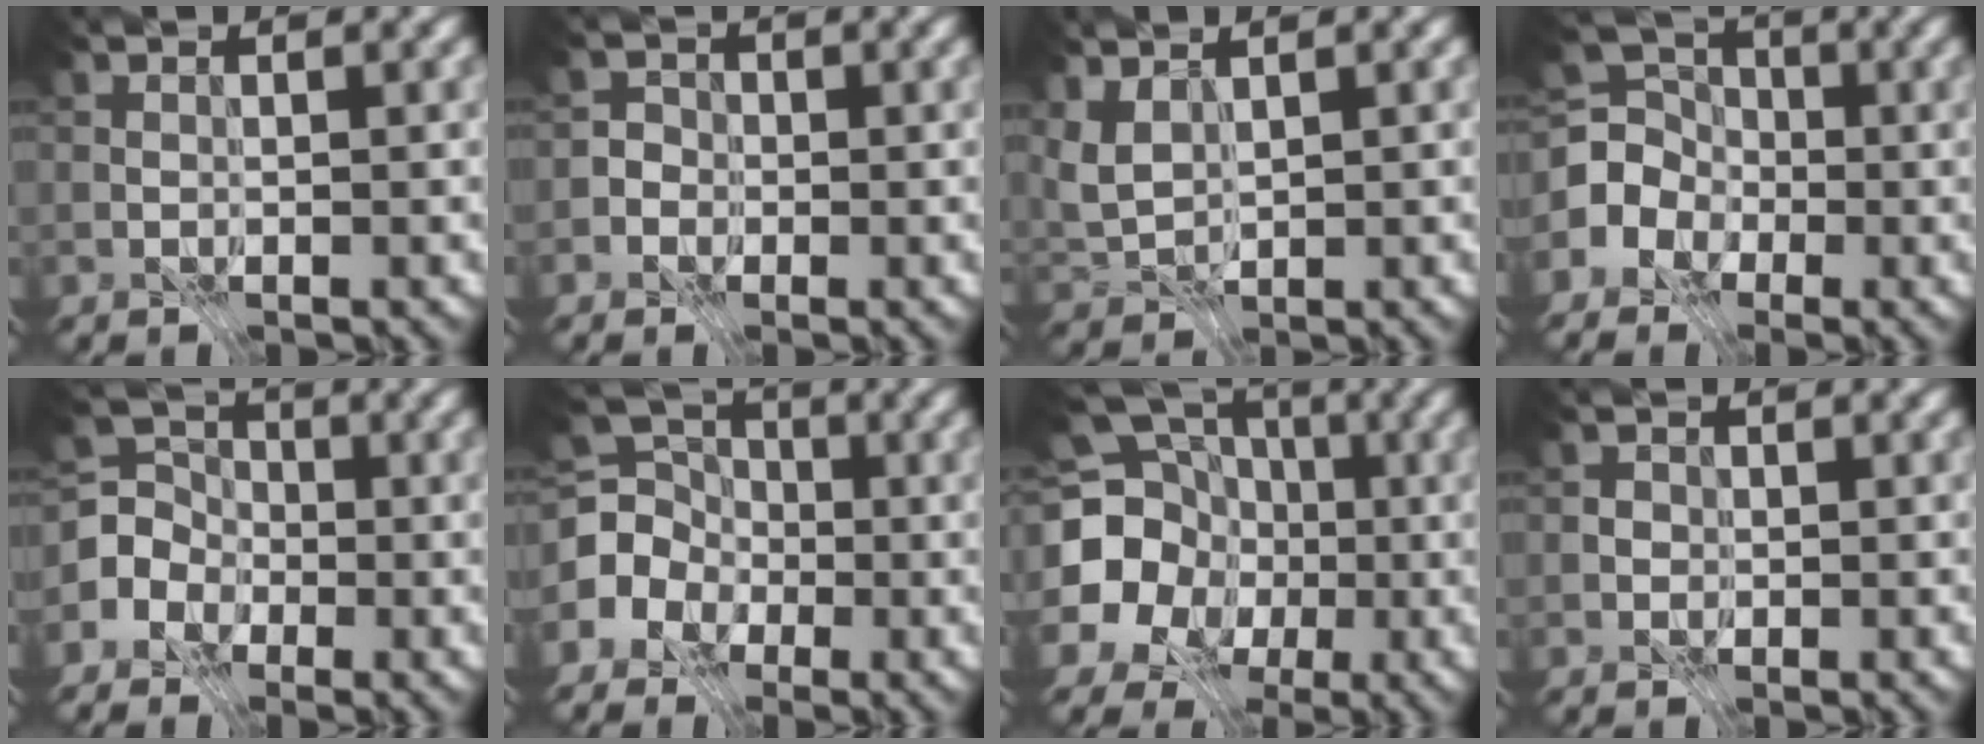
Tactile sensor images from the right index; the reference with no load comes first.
{"total": 2.6, "force": [-0.9, 2.3, 0.5], "torque": [0.021, 0.015, -0.039]}
{"total": 2.5, "force": [1.3, 1.4, 1.6], "torque": [-0.041, 0.001, 0.026]}
{"total": 4.7, "force": [-1.7, 4.1, 1.4], "torque": [-0.022, 0.002, -0.055]}
{"total": 4.2, "force": [-1.9, 3.7, 0.9], "torque": [-0.001, 0.005, -0.061]}
{"total": 5.2, "force": [-1.6, 4.6, 1.9], "torque": [-0.031, -0.002, -0.053]}
{"total": 16.1, "force": [-0.4, 14.6, 6.8], "torque": [-0.170, 0.008, -0.034]}
{"total": 1.0, "force": [-0.4, 0.9, 0.1], "torque": [0.003, -0.001, -0.007]}